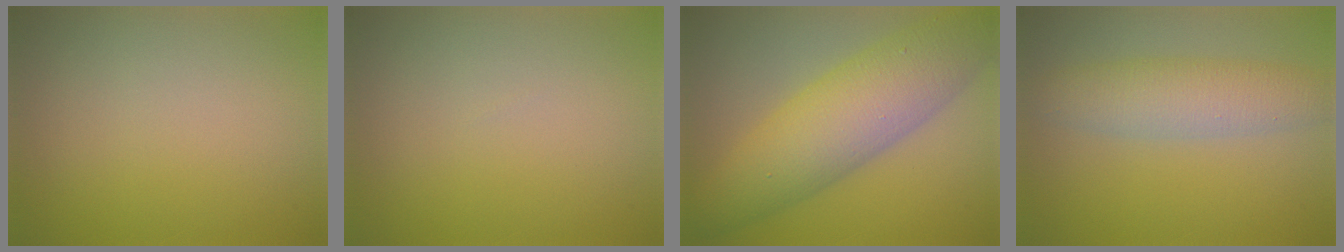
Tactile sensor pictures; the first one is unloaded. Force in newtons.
{"total": 0.0}
{"total": 8.6, "press": 8.6, "slide": 0.2}
{"total": 4.6, "press": 4.6, "slide": 0.1}